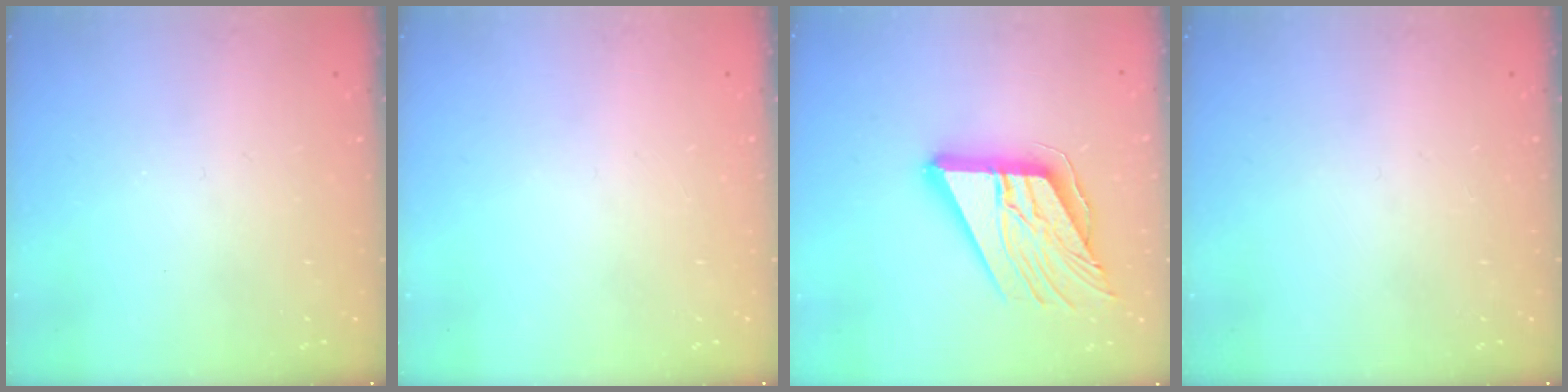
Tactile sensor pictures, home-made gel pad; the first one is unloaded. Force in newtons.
{"total": 0.0}
{"total": 18.2, "press": 18.1, "slide": 2.0}
{"total": 0.0}